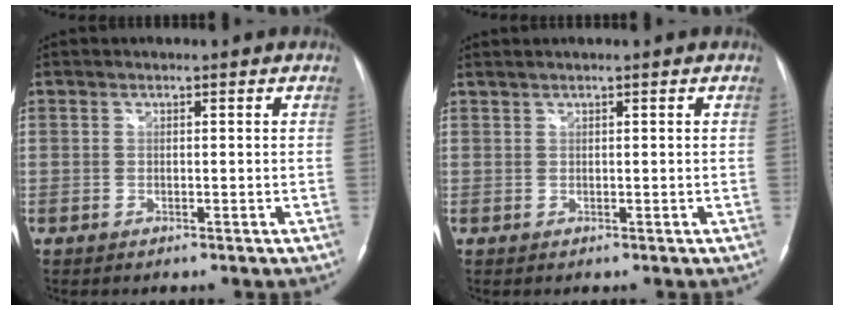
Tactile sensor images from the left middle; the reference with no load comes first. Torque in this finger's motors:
{"motor_torque": [-0.27, -0.44, -0.08, -0.01]}